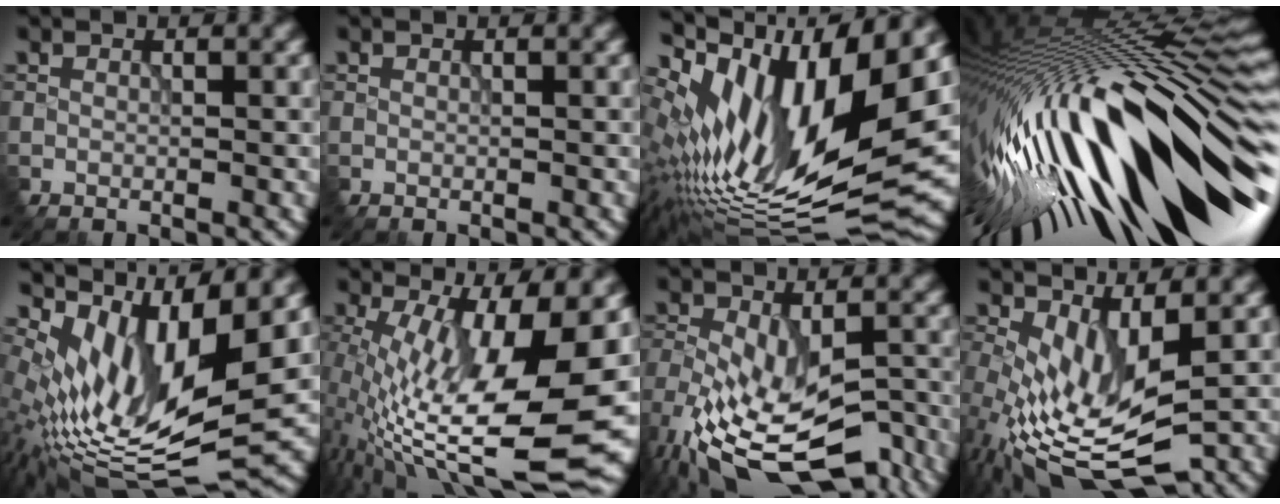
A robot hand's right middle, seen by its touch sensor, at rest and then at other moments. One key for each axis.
{"total": 0.0}
{"total": 16.1, "fx": 2.9, "fy": 6.0, "fz": 14.7, "tx": -0.278, "ty": 0.007, "tz": 0.050}
{"total": 18.2, "fx": -3.0, "fy": 6.1, "fz": 16.9, "tx": -0.280, "ty": -0.023, "tz": -0.039}
{"total": 11.9, "fx": 2.9, "fy": 4.4, "fz": 10.6, "tx": -0.219, "ty": -0.004, "tz": 0.070}
{"total": 14.0, "fx": -0.2, "fy": 4.2, "fz": 13.4, "tx": -0.241, "ty": -0.017, "tz": 0.009}
{"total": 13.0, "fx": -7.9, "fy": 6.0, "fz": 8.4, "tx": -0.180, "ty": -0.033, "tz": -0.112}
{"total": 7.3, "fx": -1.4, "fy": 3.2, "fz": 6.4, "tx": -0.159, "ty": -0.014, "tz": -0.026}